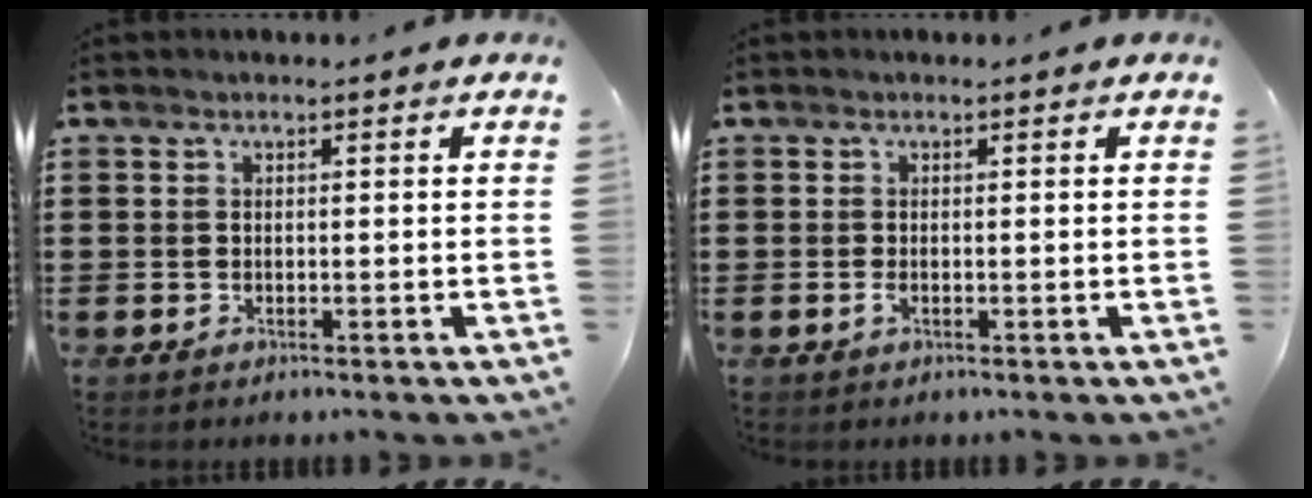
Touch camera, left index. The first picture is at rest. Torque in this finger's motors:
{"motor_torque": [0.36, 0.32, 0.13, 0.03]}